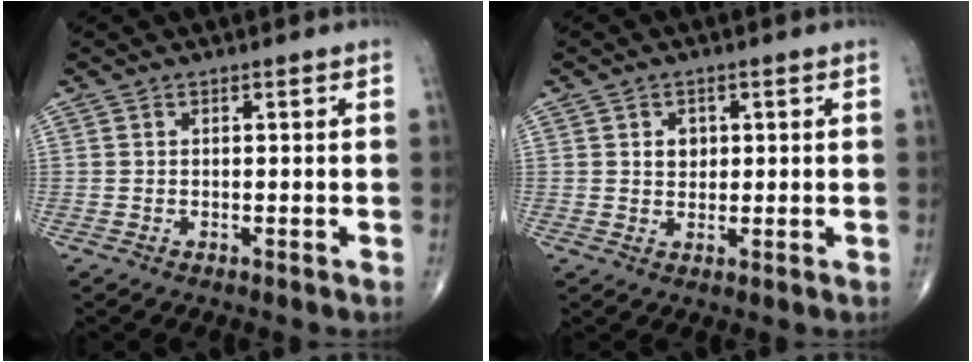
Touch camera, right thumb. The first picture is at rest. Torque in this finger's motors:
{"motor_torque": [0.20, 0.12, 0.58, 0.22, 0.00]}